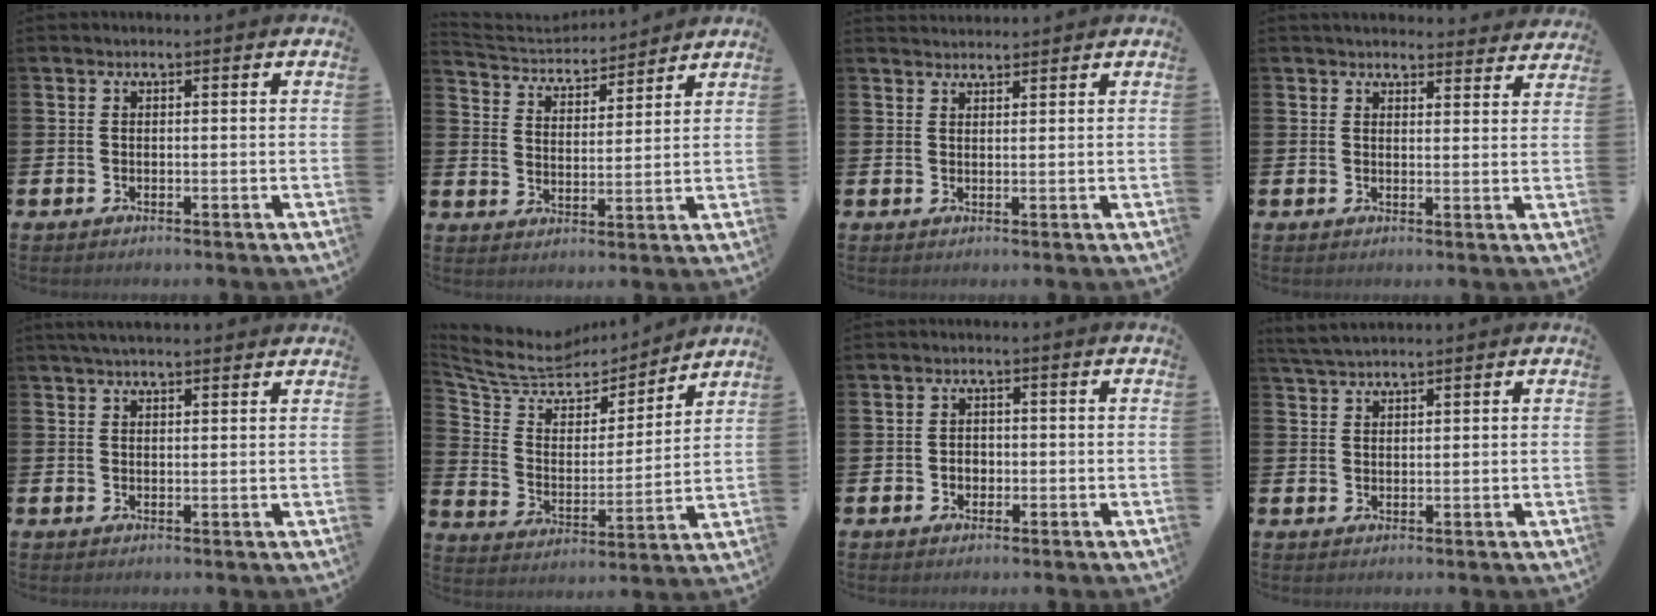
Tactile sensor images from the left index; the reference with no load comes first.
{"total": 4.3, "force": [4.2, 1.2, 0.1], "torque": [-0.025, -0.032, 0.069]}
{"total": 2.1, "force": [2.0, 0.4, 0.1], "torque": [0.007, -0.011, 0.034]}
{"total": 3.7, "force": [3.6, 0.7, 0.3], "torque": [-0.006, -0.019, 0.065]}
{"total": 2.9, "force": [2.7, 0.5, 1.0], "torque": [-0.026, -0.002, 0.050]}
{"total": 7.9, "force": [6.7, 3.8, 1.8], "torque": [-0.081, -0.050, 0.117]}
{"total": 1.8, "force": [-0.4, 1.5, 0.9], "torque": [-0.006, 0.003, -0.013]}
{"total": 3.1, "force": [2.9, 0.5, 0.9], "torque": [-0.021, -0.007, 0.054]}